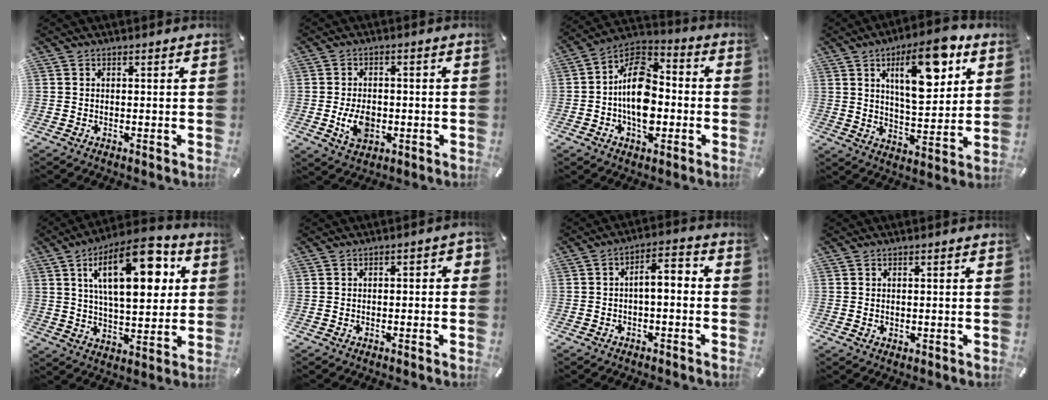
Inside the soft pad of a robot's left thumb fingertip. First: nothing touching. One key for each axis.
{"total": 7.3, "fx": -1.6, "fy": 5.1, "fz": 5.0, "tx": -0.109, "ty": -0.002, "tz": -0.031}
{"total": 14.6, "fx": -2.7, "fy": 9.8, "fz": 10.5, "tx": -0.198, "ty": 0.010, "tz": -0.050}
{"total": 16.4, "fx": 7.8, "fy": 7.2, "fz": 12.6, "tx": -0.181, "ty": -0.025, "tz": 0.124}
{"total": 20.6, "fx": 7.8, "fy": 9.6, "fz": 16.4, "tx": -0.251, "ty": -0.018, "tz": 0.119}
{"total": 2.5, "fx": -1.4, "fy": 1.1, "fz": 1.7, "tx": -0.027, "ty": 0.010, "tz": -0.026}
{"total": 4.8, "fx": -1.5, "fy": 2.2, "fz": 4.0, "tx": -0.065, "ty": 0.009, "tz": -0.034}
{"total": 1.0, "fx": 0.1, "fy": 0.9, "fz": 0.4, "tx": -0.009, "ty": 0.006, "tz": -0.001}